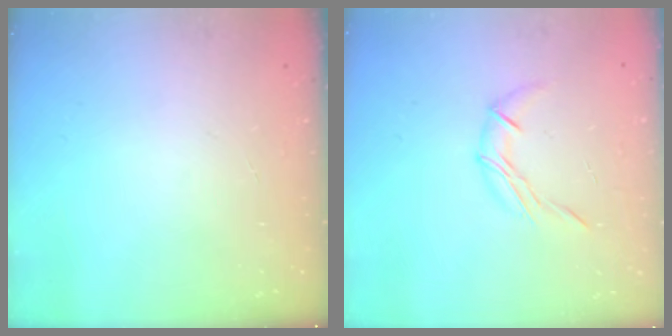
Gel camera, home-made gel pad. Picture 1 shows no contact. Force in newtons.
{"total": 6.5, "press": 6.4, "slide": 0.5}